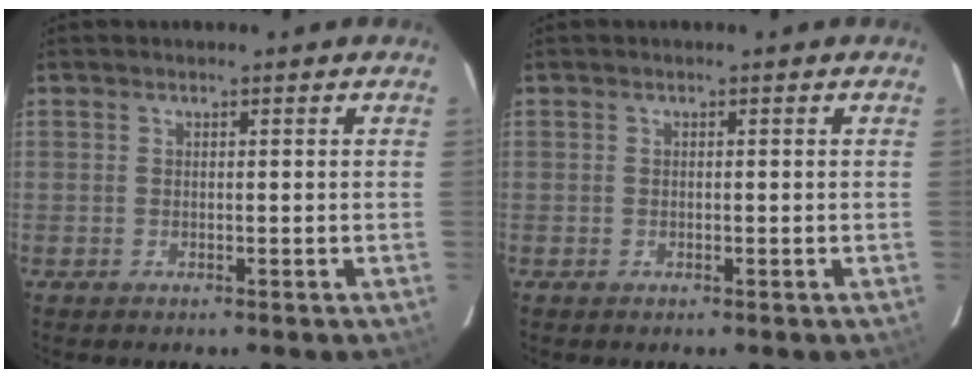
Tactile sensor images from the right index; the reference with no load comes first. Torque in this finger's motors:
{"motor_torque": [-0.11, 0.03, -0.02, 0.00]}